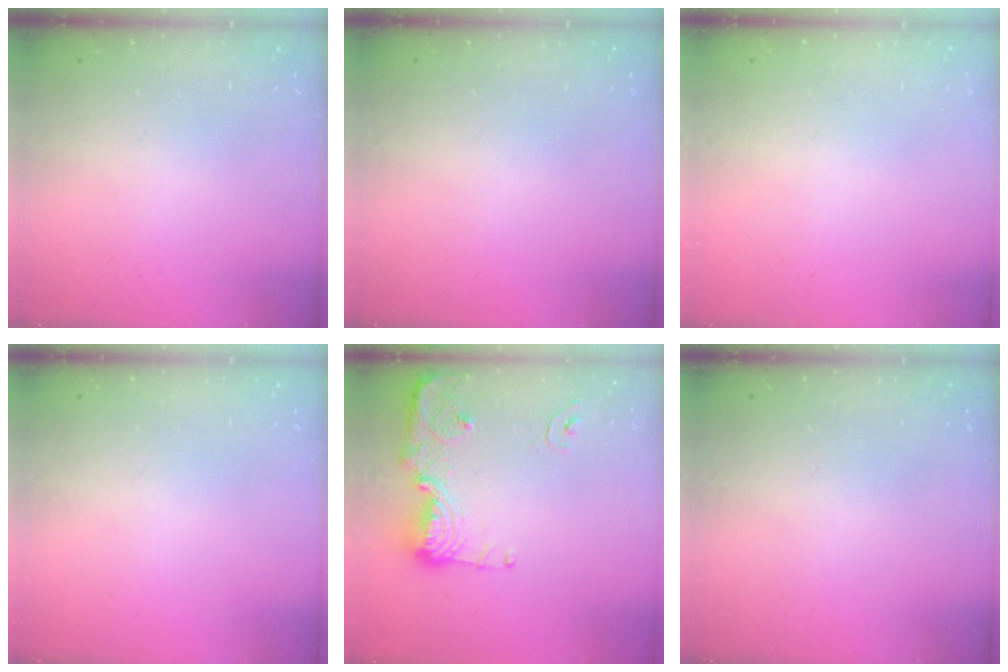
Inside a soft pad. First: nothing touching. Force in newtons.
{"total": 0.0}
{"total": 1.1, "press": 0.9, "slide": 0.6}
{"total": 0.0}
{"total": 13.8, "press": 13.8, "slide": 1.3}
{"total": 0.0}